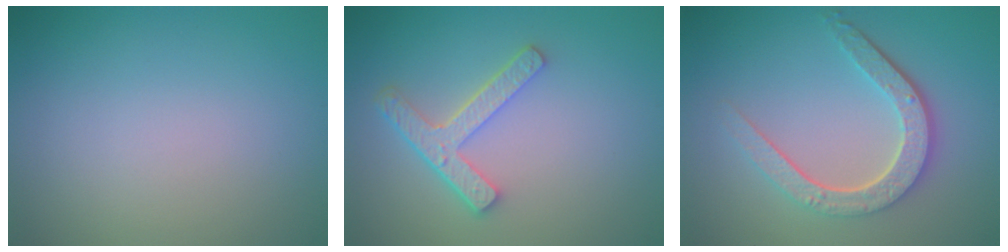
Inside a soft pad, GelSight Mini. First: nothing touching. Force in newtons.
{"total": 3.9, "press": 3.0, "slide": 2.5}
{"total": 4.7, "press": 3.6, "slide": 3.0}